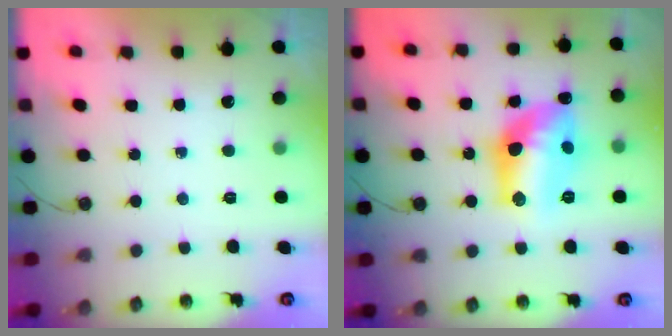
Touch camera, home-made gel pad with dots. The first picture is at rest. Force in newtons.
{"total": 17.5, "press": 17.1, "slide": 3.8}